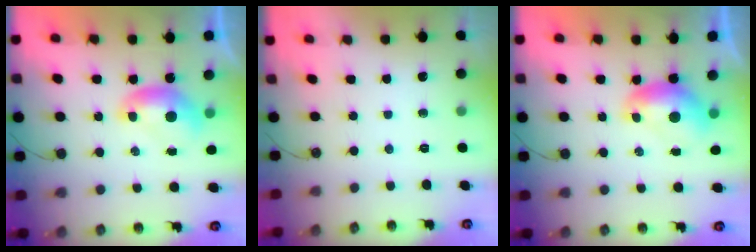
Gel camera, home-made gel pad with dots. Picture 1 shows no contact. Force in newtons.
{"total": 0.0}
{"total": 1.0, "press": 0.8, "slide": 0.6}